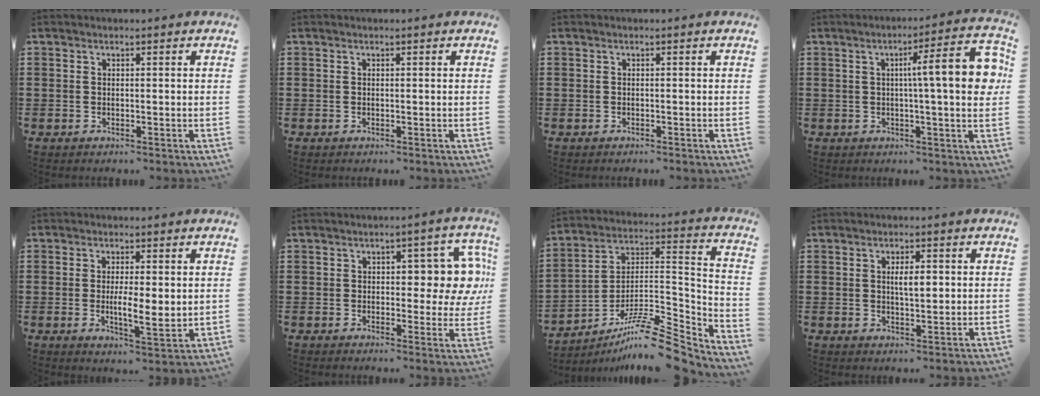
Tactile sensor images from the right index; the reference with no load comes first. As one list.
[{"total": 0.0}, {"total": 0.0}, {"total": 11.1, "force": [1.9, 1.4, 10.8], "torque": [-0.165, -0.008, 0.023]}, {"total": 4.7, "force": [0.0, 1.3, 4.5], "torque": [-0.075, 0.001, -0.002]}, {"total": 8.2, "force": [1.8, 4.1, 6.8], "torque": [-0.077, -0.009, 0.020]}, {"total": 11.6, "force": [-9.2, 2.2, 6.8], "torque": [-0.111, 0.023, -0.178]}, {"total": 3.4, "force": [0.5, 1.1, 3.2], "torque": [-0.053, 0.001, 0.005]}]